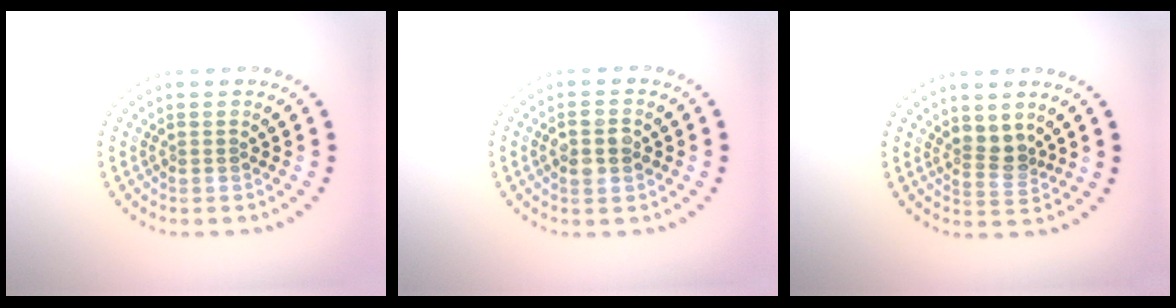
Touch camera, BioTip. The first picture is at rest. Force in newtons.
{"total": 2.3, "press": 2.3, "slide": 0.2}
{"total": 2.3, "press": 1.8, "slide": 1.4}